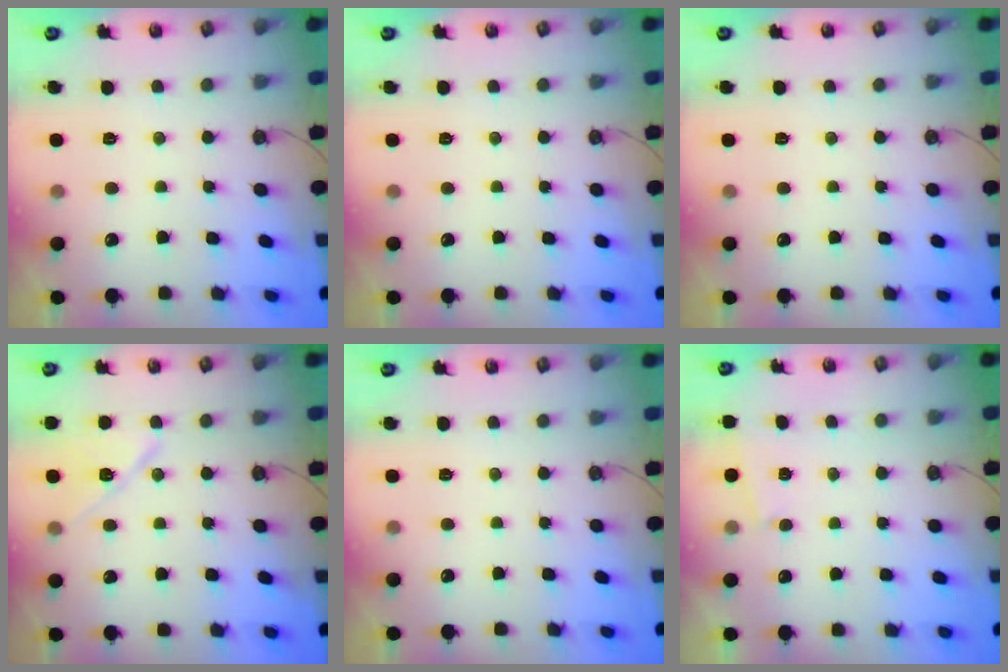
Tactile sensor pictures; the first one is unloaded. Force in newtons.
{"total": 0.0}
{"total": 0.0}
{"total": 10.8, "press": 10.0, "slide": 4.0}
{"total": 0.0}
{"total": 1.6, "press": 1.0, "slide": 1.2}